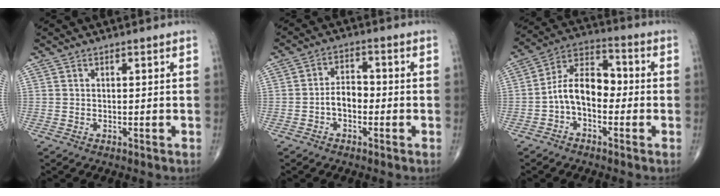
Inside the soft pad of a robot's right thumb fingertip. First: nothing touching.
{"total": 4.7, "force": [-1.4, 3.1, 3.3], "torque": [-0.044, 0.023, -0.032]}
{"total": 10.2, "force": [-1.9, 6.3, 7.8], "torque": [-0.118, 0.042, -0.047]}